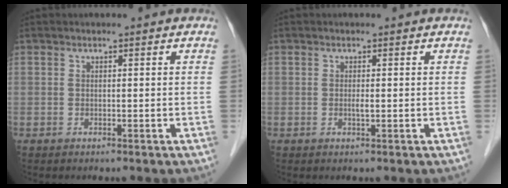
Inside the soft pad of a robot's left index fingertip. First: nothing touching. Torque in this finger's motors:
{"motor_torque": [0.28, 0.23, 0.01, 0.00]}